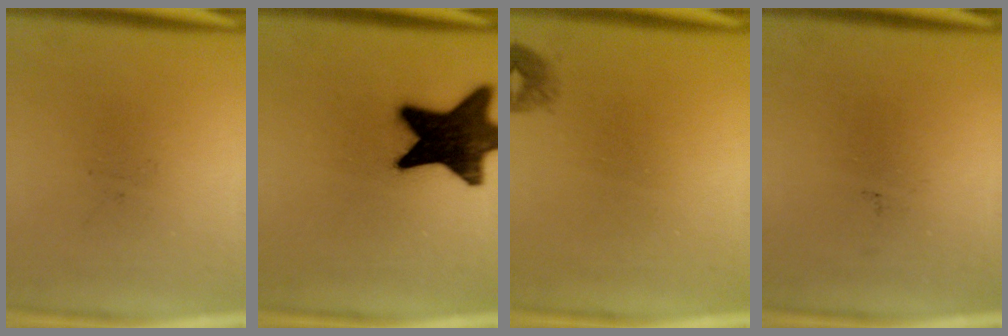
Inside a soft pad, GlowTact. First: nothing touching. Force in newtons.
{"total": 19.2}
{"total": 1.2}
{"total": 0.0}